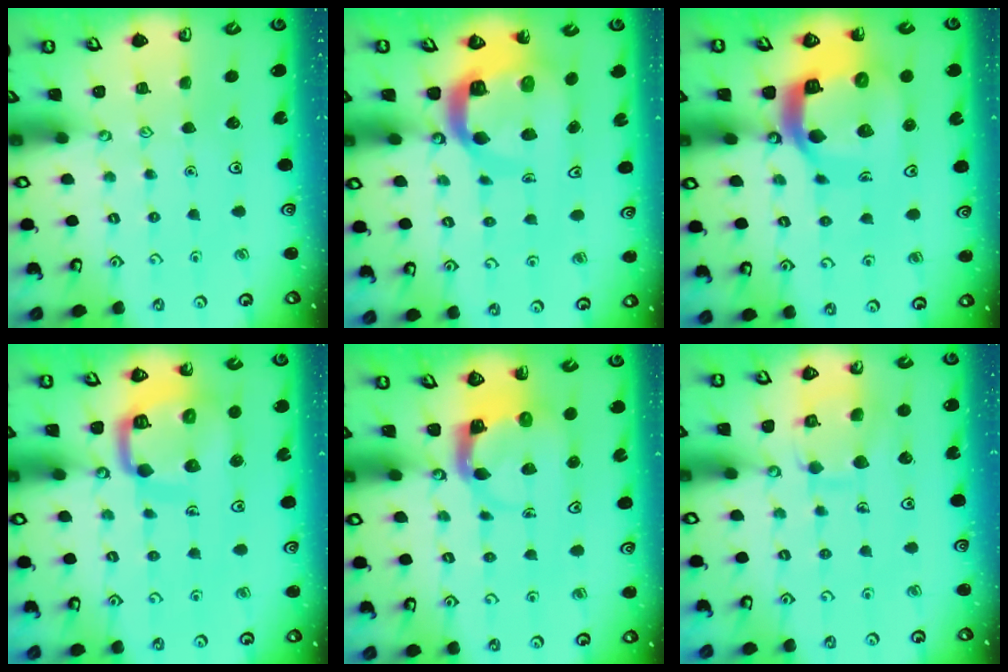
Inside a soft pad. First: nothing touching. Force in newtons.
{"total": 9.3, "press": 9.2, "slide": 1.3}
{"total": 15.5, "press": 15.4, "slide": 1.9}
{"total": 13.0, "press": 13.0, "slide": 1.4}
{"total": 4.2, "press": 4.2, "slide": 0.3}
{"total": 11.0, "press": 11.0, "slide": 0.9}